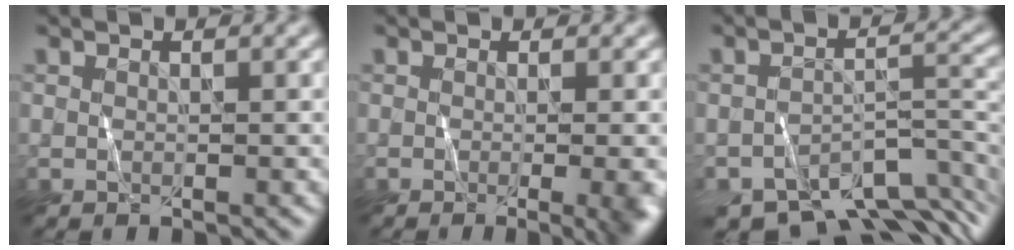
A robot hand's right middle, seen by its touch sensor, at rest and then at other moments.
{"total": 4.4, "force": [-0.7, 1.6, 4.0], "torque": [-0.026, -0.003, -0.009]}
{"total": 8.6, "force": [-6.3, 3.2, 4.8], "torque": [-0.054, -0.009, -0.091]}